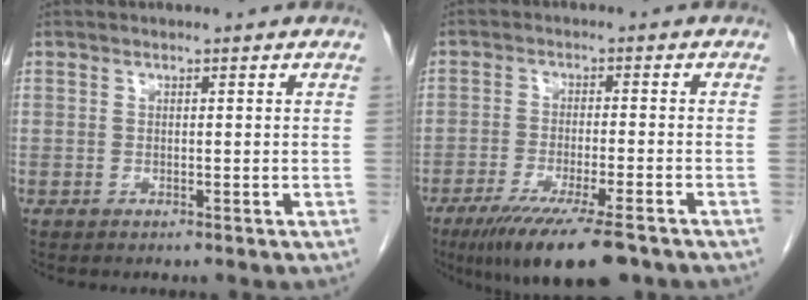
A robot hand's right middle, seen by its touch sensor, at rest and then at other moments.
{"total": 12.9, "force": [-9.4, 1.6, 8.6], "torque": [-0.132, -0.029, -0.148]}